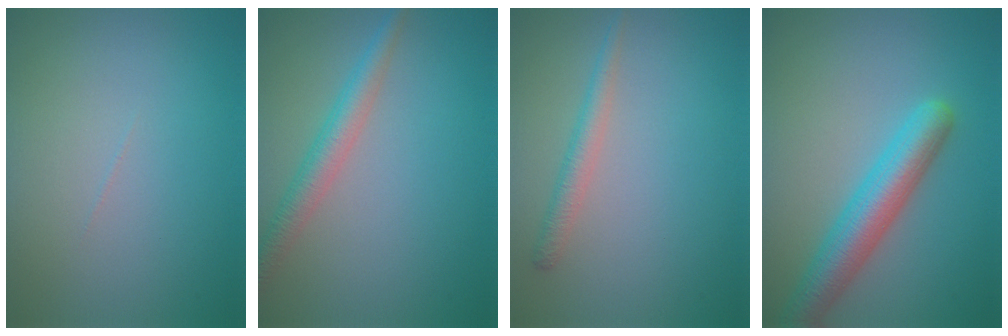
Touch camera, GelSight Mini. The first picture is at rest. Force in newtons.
{"total": 3.0, "press": 3.0, "slide": 0.1}
{"total": 1.8, "press": 1.8, "slide": 0.1}
{"total": 5.1, "press": 5.1, "slide": 0.3}